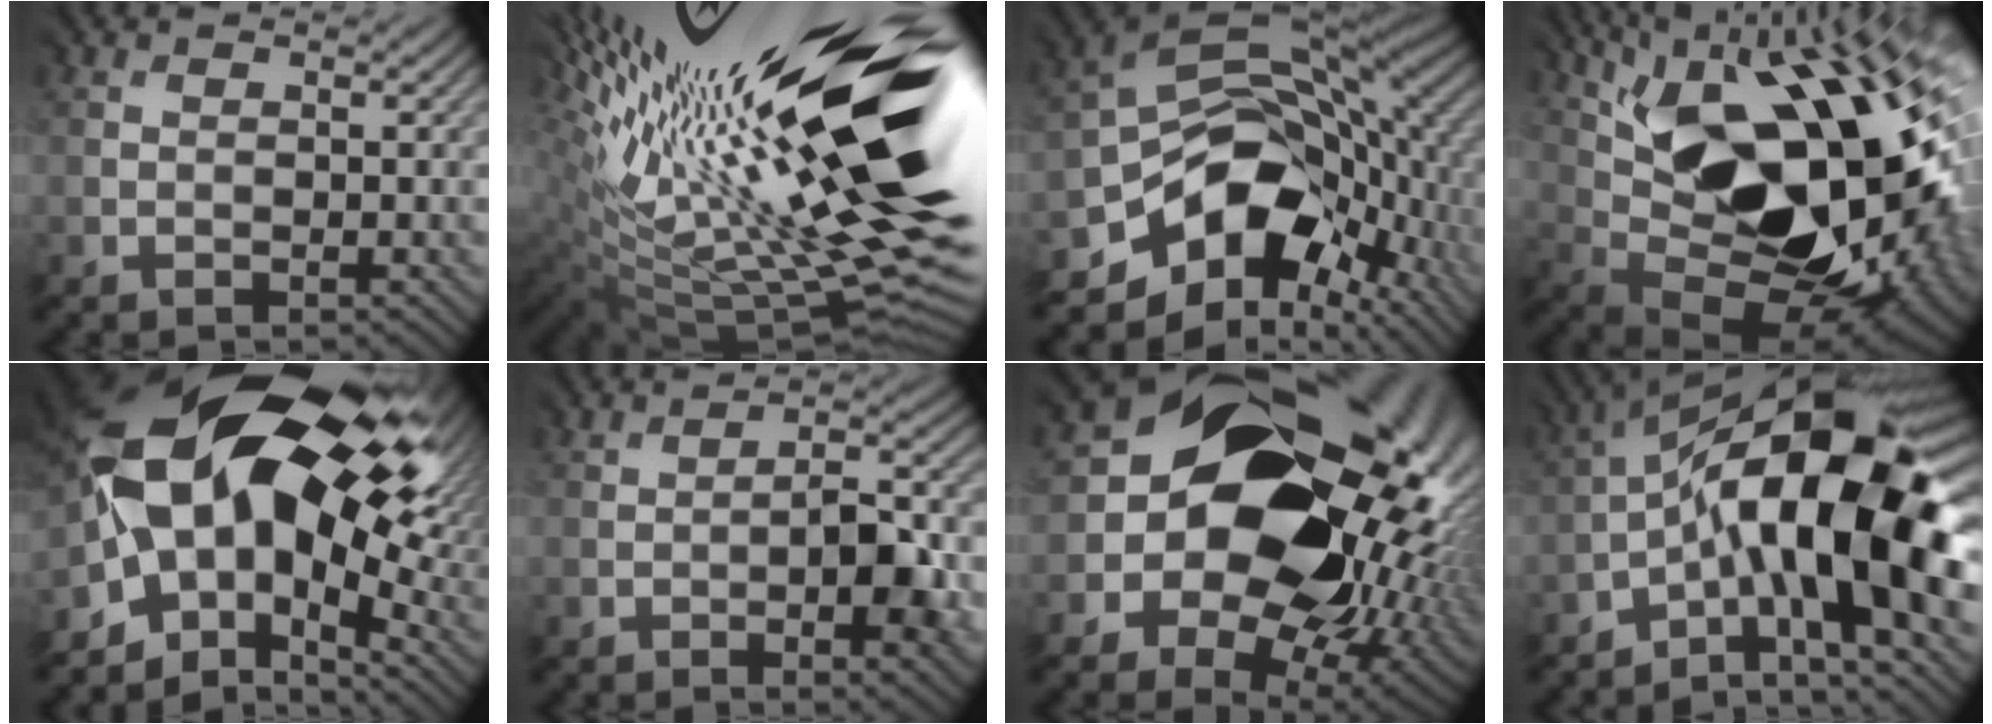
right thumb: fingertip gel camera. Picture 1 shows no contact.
{"total": 21.2, "force": [5.5, 4.6, 20.0], "torque": [-0.325, -0.025, 0.100]}
{"total": 14.8, "force": [-5.4, 9.9, 9.6], "torque": [-0.183, -0.019, -0.095]}
{"total": 21.4, "force": [5.3, 11.4, 17.4], "torque": [-0.293, 0.029, 0.100]}
{"total": 17.7, "force": [1.4, 11.2, 13.6], "torque": [-0.252, 0.004, 0.019]}
{"total": 6.3, "force": [-2.2, 1.9, 5.6], "torque": [-0.090, -0.004, -0.029]}
{"total": 21.3, "force": [0.3, 17.4, 12.2], "torque": [-0.211, -0.029, 0.022]}
{"total": 18.2, "force": [-3.0, 6.1, 16.8], "torque": [-0.263, 0.024, -0.061]}